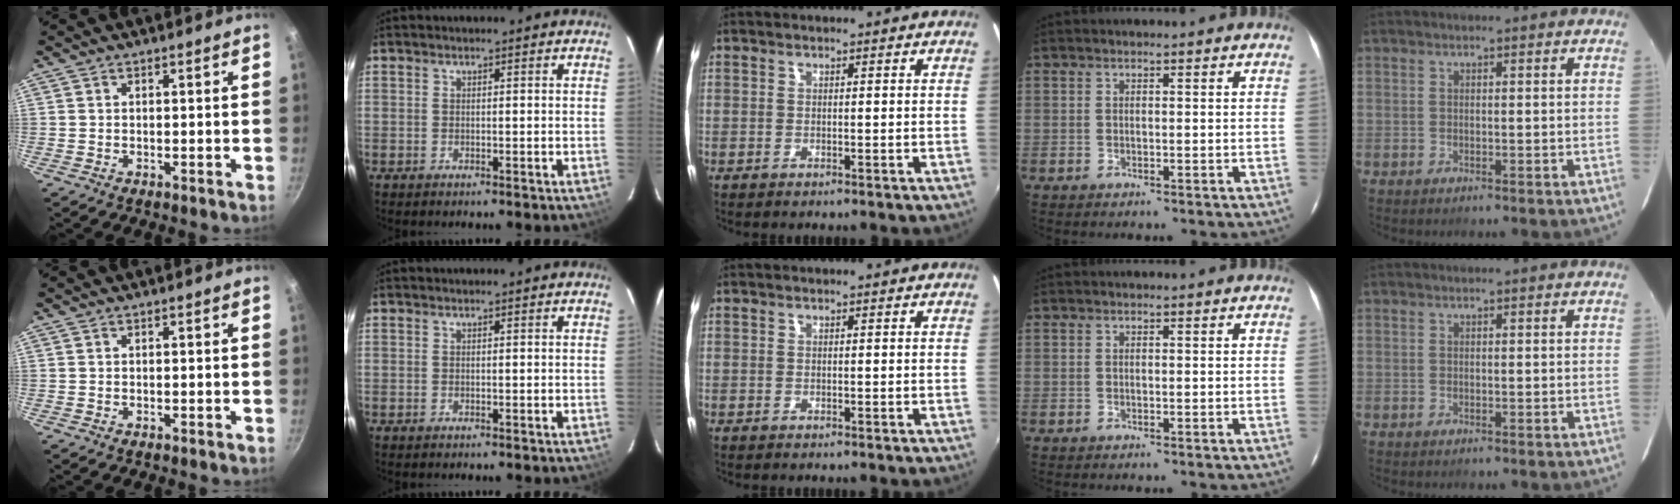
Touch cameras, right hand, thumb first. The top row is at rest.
{}